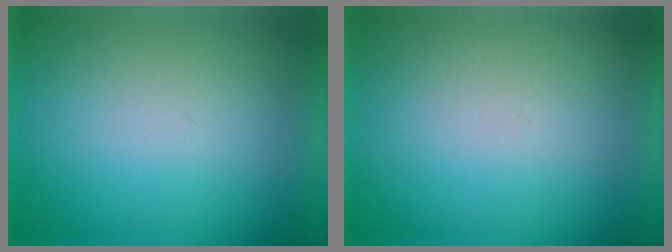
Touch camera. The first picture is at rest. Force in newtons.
{"total": 2.0}